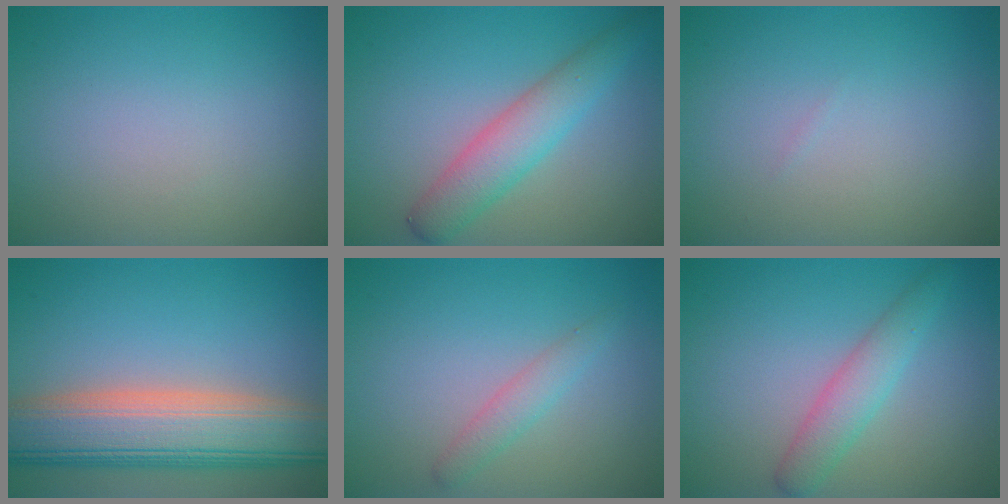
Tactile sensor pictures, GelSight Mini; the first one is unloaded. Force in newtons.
{"total": 4.3, "press": 4.3, "slide": 0.2}
{"total": 0.0}
{"total": 10.3, "press": 10.2, "slide": 1.2}
{"total": 1.7, "press": 1.7, "slide": 0.1}
{"total": 2.9, "press": 2.9, "slide": 0.1}